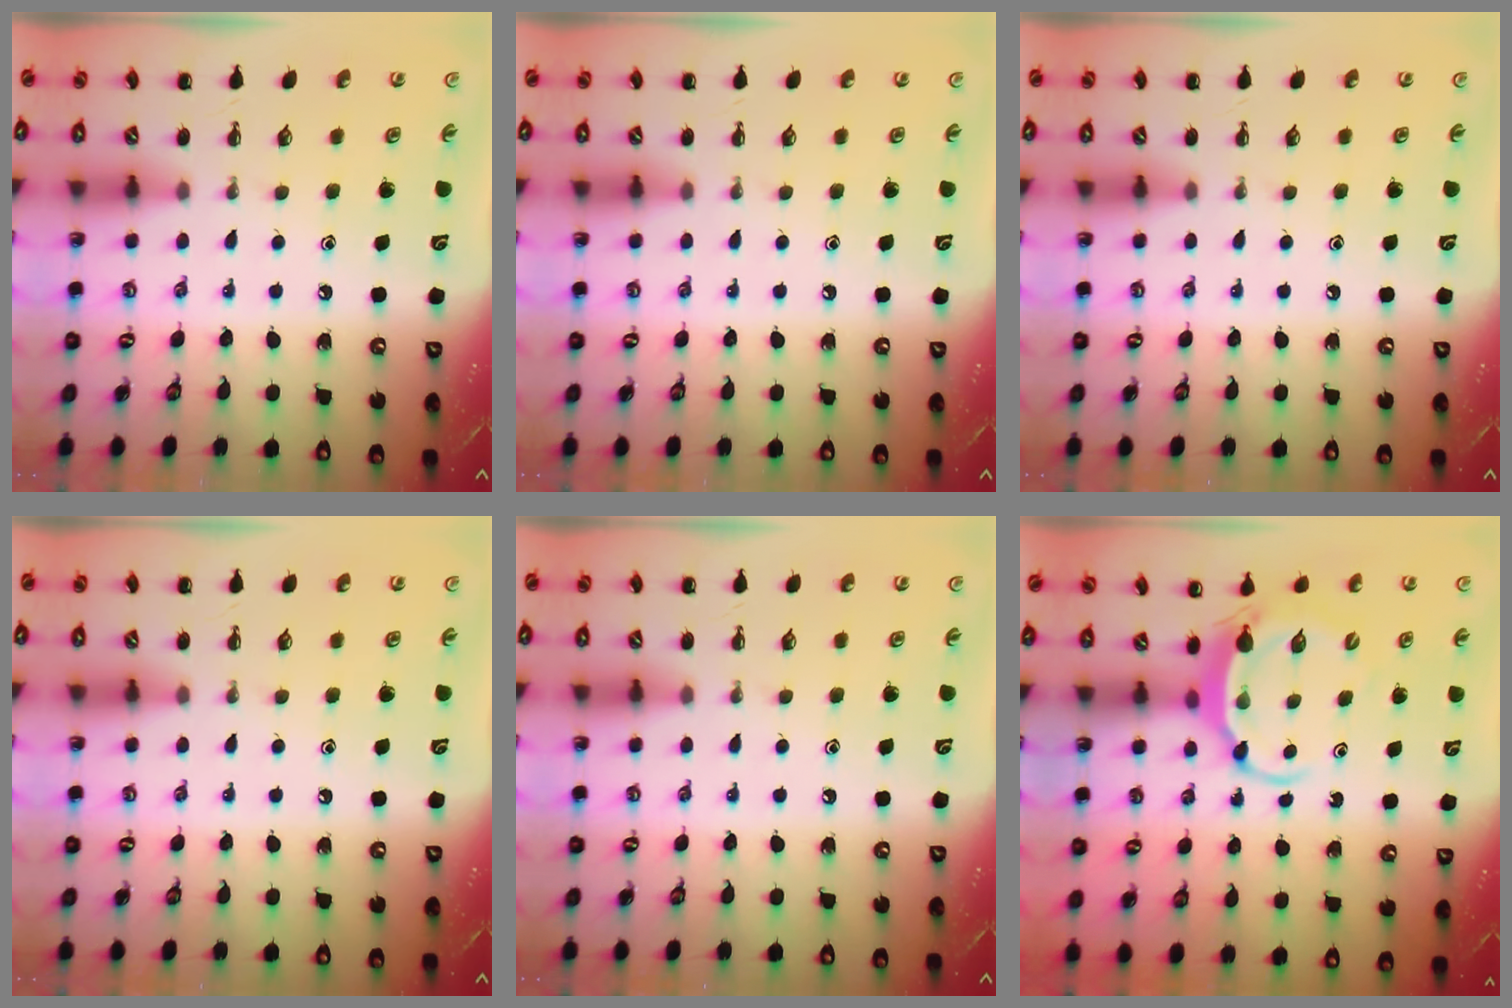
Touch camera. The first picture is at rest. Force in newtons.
{"total": 0.0}
{"total": 0.0}
{"total": 0.0}
{"total": 0.0}
{"total": 5.3, "press": 5.2, "slide": 0.9}